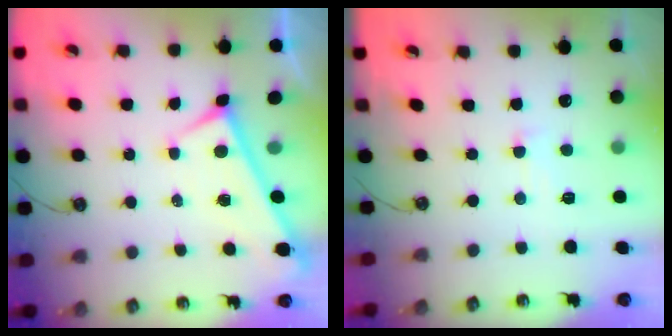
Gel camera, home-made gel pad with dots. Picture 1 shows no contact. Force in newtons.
{"total": 1.9, "press": 1.6, "slide": 0.9}